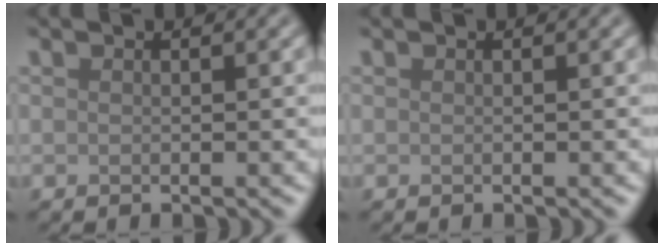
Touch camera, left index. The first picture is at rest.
{"total": 0.0}